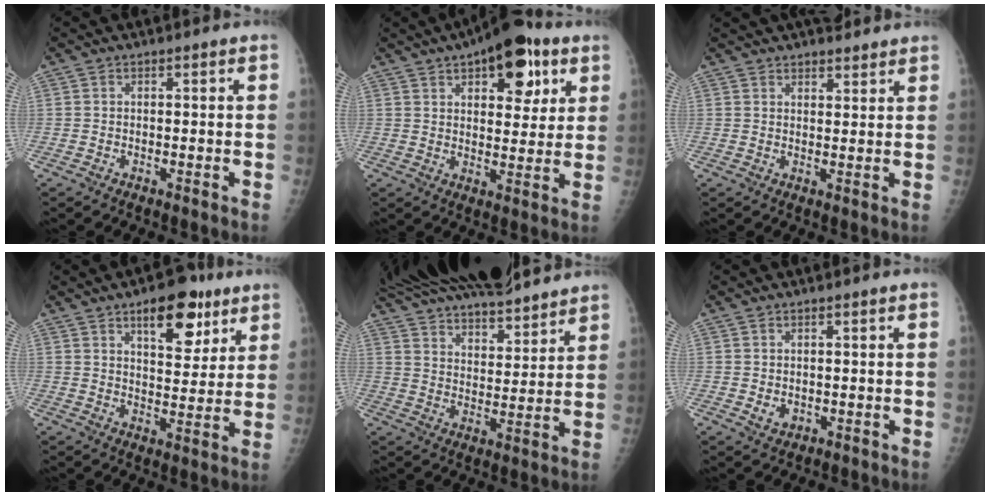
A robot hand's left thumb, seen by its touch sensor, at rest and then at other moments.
{"total": 15.0, "force": [7.5, 7.1, 10.9], "torque": [-0.106, -0.017, 0.104]}
{"total": 7.6, "force": [6.4, 2.3, 3.4], "torque": [-0.027, -0.004, 0.096]}
{"total": 12.0, "force": [6.9, 5.6, 8.1], "torque": [-0.080, -0.033, 0.101]}
{"total": 22.7, "force": [19.2, 6.8, 9.9], "torque": [-0.152, -0.038, 0.301]}
{"total": 2.1, "force": [-0.1, 1.5, 1.5], "torque": [-0.015, -0.003, 0.006]}